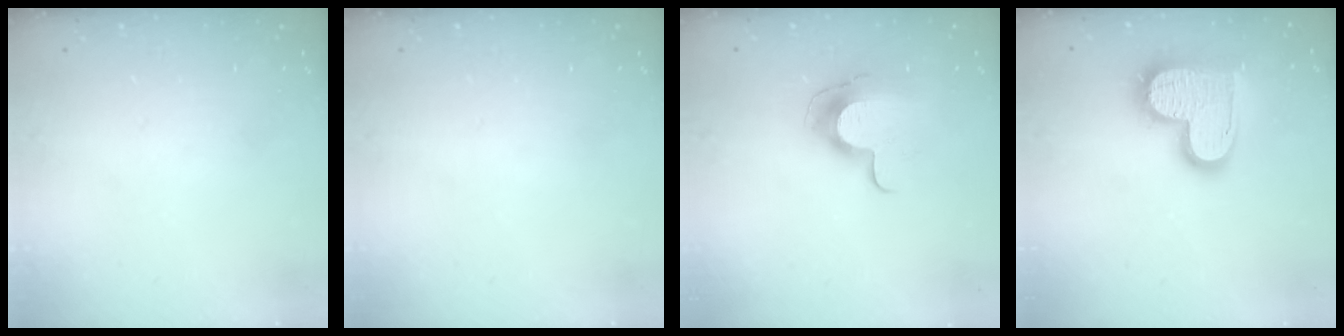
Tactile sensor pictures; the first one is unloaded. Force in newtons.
{"total": 0.0}
{"total": 10.8, "press": 10.8, "slide": 0.9}
{"total": 17.4, "press": 17.3, "slide": 1.3}